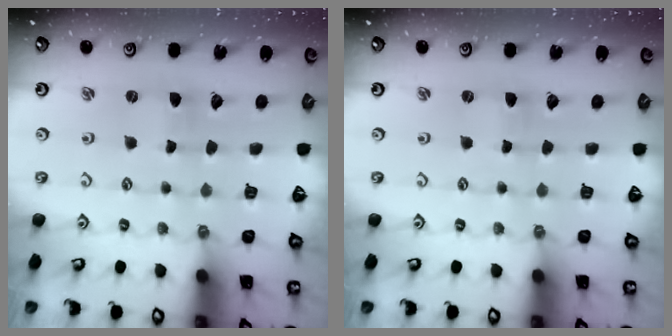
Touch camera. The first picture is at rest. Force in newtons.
{"total": 0.0}